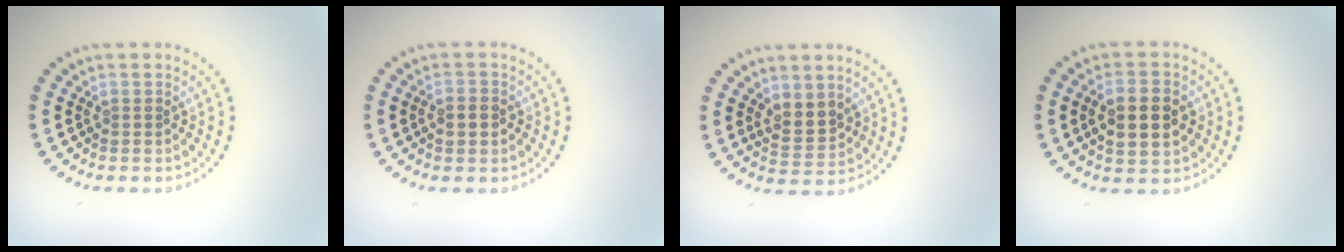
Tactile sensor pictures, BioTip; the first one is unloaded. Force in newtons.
{"total": 1.6, "press": 1.6, "slide": 0.3}
{"total": 2.5, "press": 2.3, "slide": 0.9}
{"total": 4.9, "press": 4.9, "slide": 0.2}